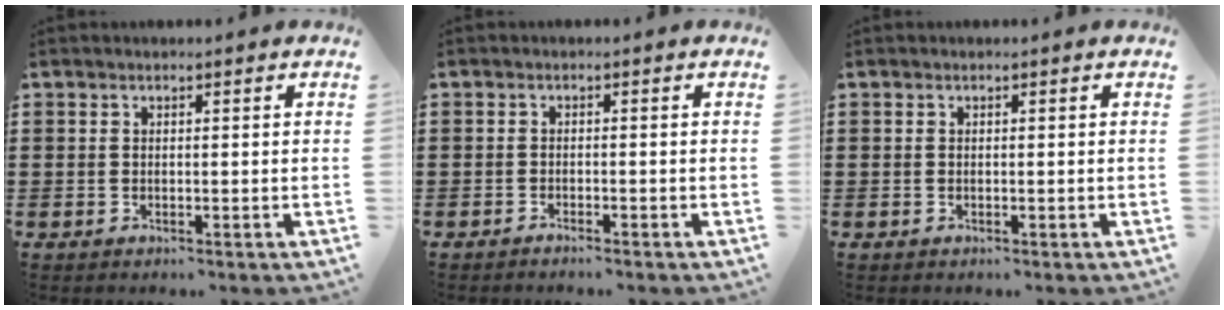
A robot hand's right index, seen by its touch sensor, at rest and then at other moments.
{"total": 0.8, "force": [-0.8, 0.0, 0.0], "torque": [-0.003, 0.002, -0.017]}
{"total": 0.0}